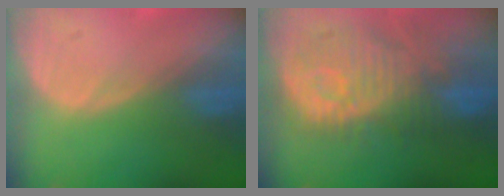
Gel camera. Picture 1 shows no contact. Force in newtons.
{"total": 12.1, "press": 10.9, "slide": 5.3}